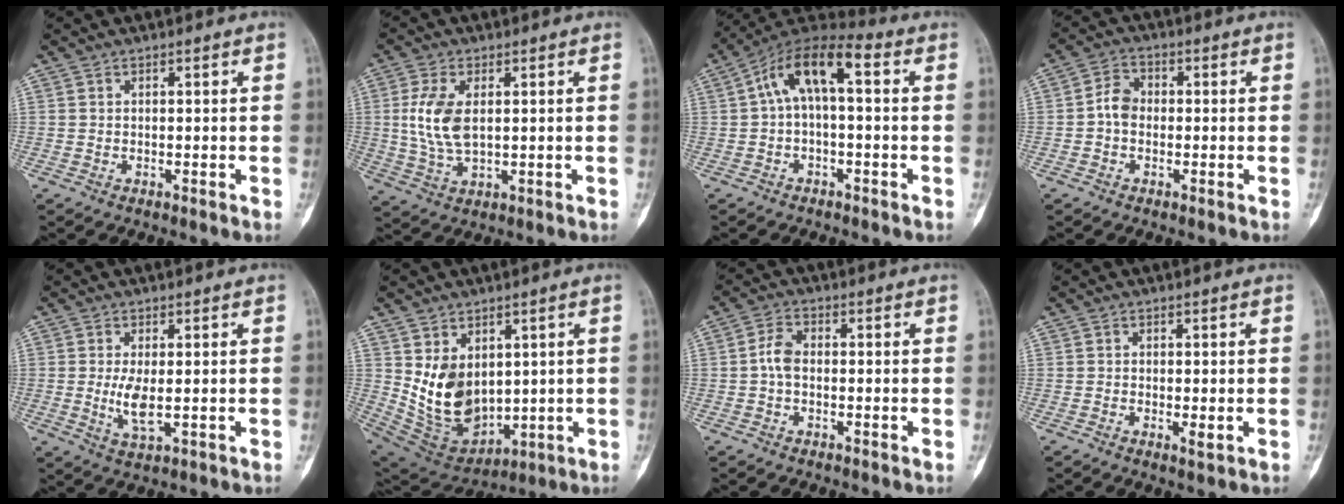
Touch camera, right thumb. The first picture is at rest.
{"total": 8.7, "force": [1.3, 4.6, 7.3], "torque": [-0.156, -0.007, 0.029]}
{"total": 11.1, "force": [1.5, 4.8, 9.9], "torque": [-0.172, 0.047, 0.015]}
{"total": 4.4, "force": [-0.6, 3.4, 2.7], "torque": [-0.038, 0.015, -0.021]}
{"total": 4.7, "force": [-0.1, 1.7, 4.4], "torque": [-0.090, -0.014, 0.003]}
{"total": 12.7, "force": [2.3, 9.0, 8.7], "torque": [-0.121, -0.025, 0.076]}
{"total": 3.7, "force": [-0.5, 2.3, 2.9], "torque": [-0.057, 0.012, -0.016]}
{"total": 1.5, "force": [-0.3, 0.5, 1.4], "torque": [-0.025, -0.005, -0.006]}